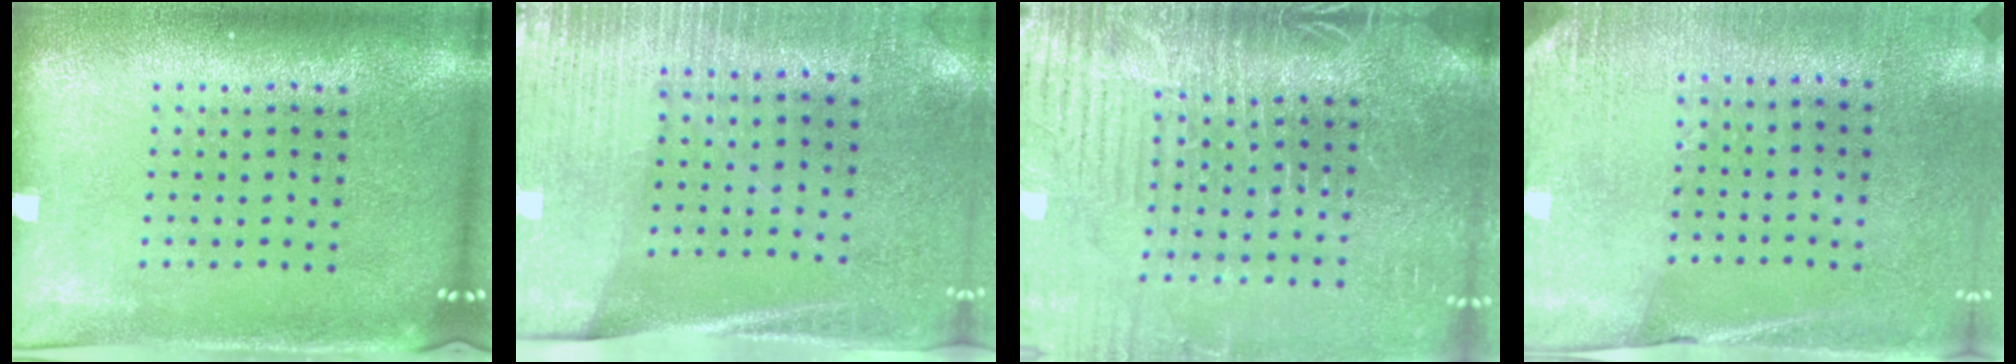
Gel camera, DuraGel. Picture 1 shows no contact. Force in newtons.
{"total": 2.8, "press": 2.5, "slide": 1.3}
{"total": 4.3, "press": 3.9, "slide": 1.7}
{"total": 2.6, "press": 2.3, "slide": 1.3}